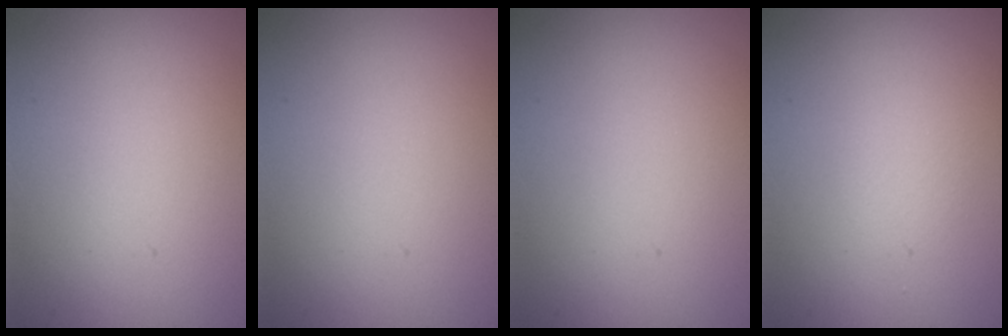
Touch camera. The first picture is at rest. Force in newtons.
{"total": 1.6, "press": 1.6, "slide": 0.0}
{"total": 0.0}
{"total": 0.7, "press": 0.7, "slide": 0.0}